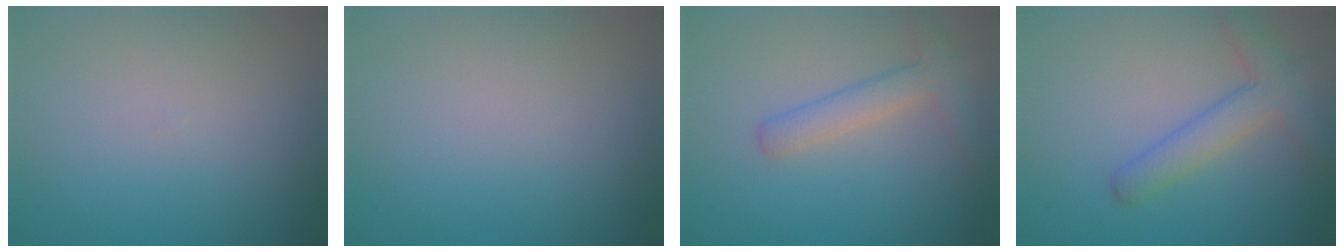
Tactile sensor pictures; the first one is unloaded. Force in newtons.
{"total": 0.0}
{"total": 3.0, "press": 3.0, "slide": 0.2}
{"total": 3.7, "press": 3.7, "slide": 0.1}